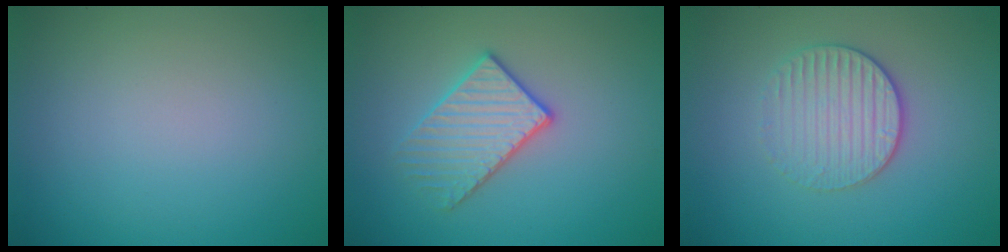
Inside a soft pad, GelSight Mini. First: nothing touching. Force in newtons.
{"total": 3.0, "press": 2.9, "slide": 0.8}
{"total": 3.1, "press": 2.8, "slide": 1.2}